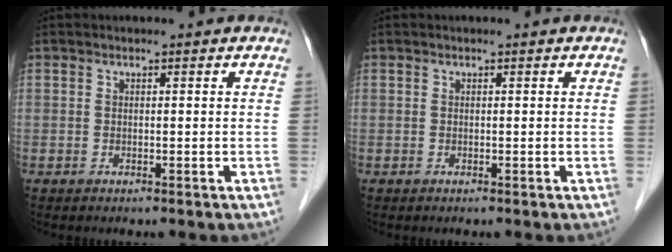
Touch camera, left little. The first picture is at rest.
{"total": 0.0}